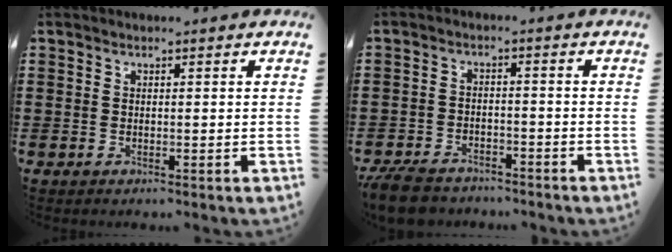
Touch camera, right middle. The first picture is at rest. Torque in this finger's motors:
{"motor_torque": [0.74, -0.44, 0.21, 0.08]}